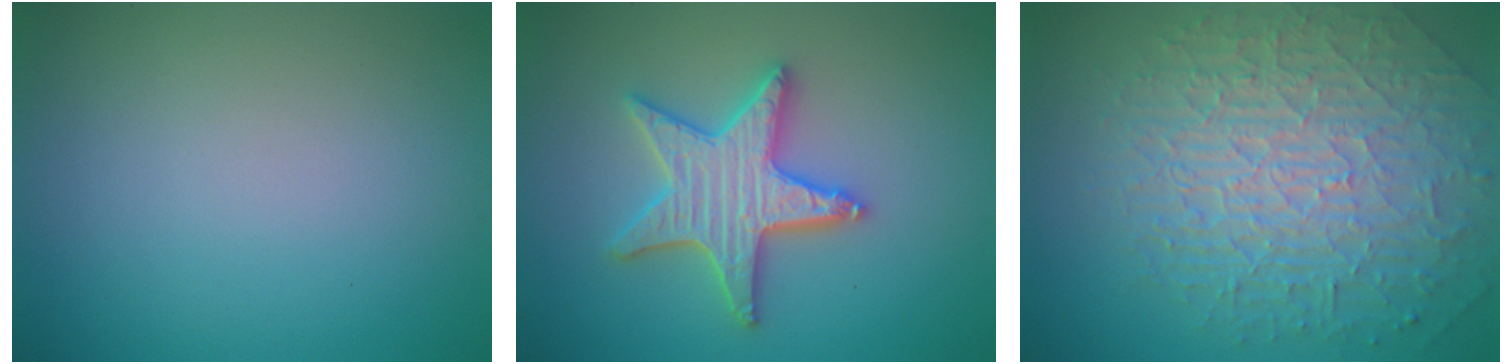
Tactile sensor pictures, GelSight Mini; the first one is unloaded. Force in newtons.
{"total": 5.2, "press": 5.1, "slide": 0.9}
{"total": 9.6, "press": 6.2, "slide": 7.4}